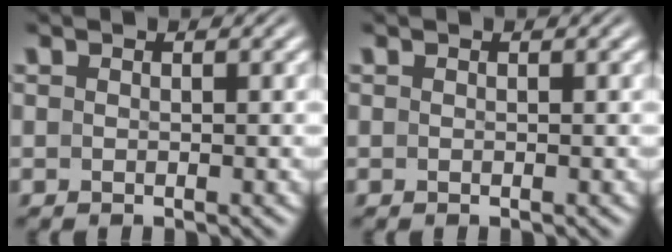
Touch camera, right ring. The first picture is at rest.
{"total": 0.0}